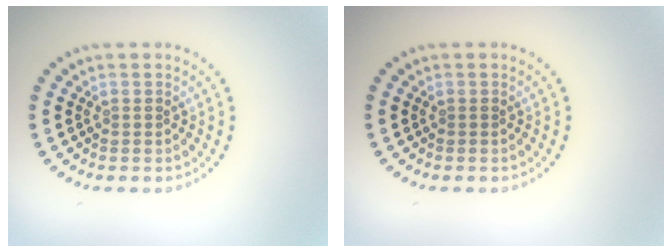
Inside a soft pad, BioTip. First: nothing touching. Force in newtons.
{"total": 0.0}